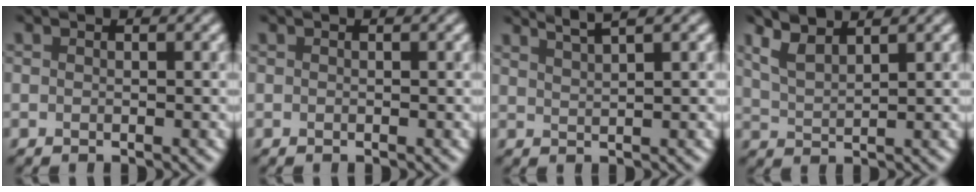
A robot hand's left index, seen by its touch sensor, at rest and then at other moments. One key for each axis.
{"total": 0.0}
{"total": 2.3, "fx": 2.0, "fy": 0.1, "fz": 1.0, "tx": -0.003, "ty": 0.010, "tz": 0.030}
{"total": 3.4, "fx": 2.7, "fy": 0.7, "fz": 1.8, "tx": -0.041, "ty": 0.018, "tz": 0.054}